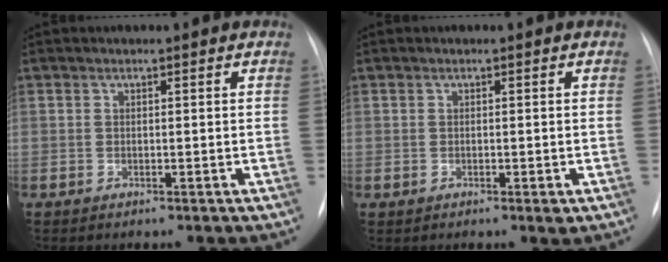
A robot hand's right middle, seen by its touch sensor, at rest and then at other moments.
{"total": 0.9, "force": [-0.3, 0.0, 0.8], "torque": [-0.013, -0.003, -0.003]}